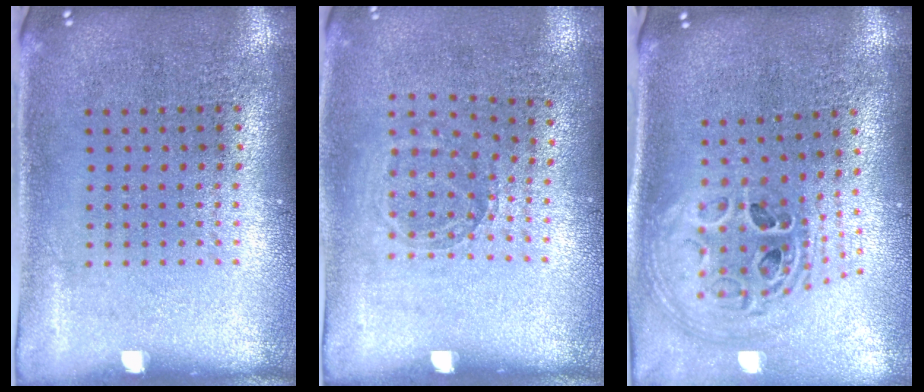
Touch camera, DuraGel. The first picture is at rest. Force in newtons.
{"total": 0.9, "press": 0.8, "slide": 0.5}
{"total": 1.7, "press": 1.5, "slide": 0.9}